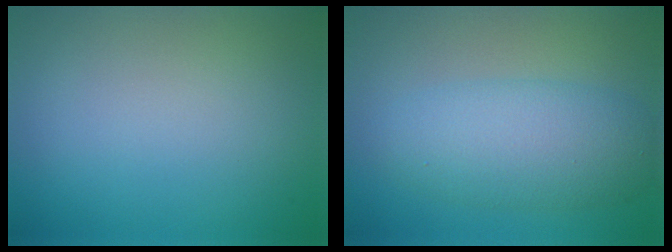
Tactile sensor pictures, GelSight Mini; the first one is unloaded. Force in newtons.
{"total": 5.5, "press": 5.5, "slide": 0.3}